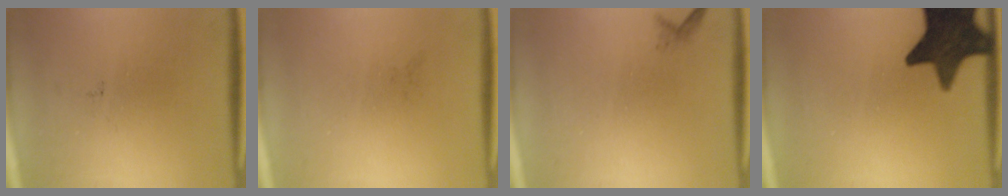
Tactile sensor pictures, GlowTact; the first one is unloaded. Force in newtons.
{"total": 0.0}
{"total": 0.6}
{"total": 14.9}